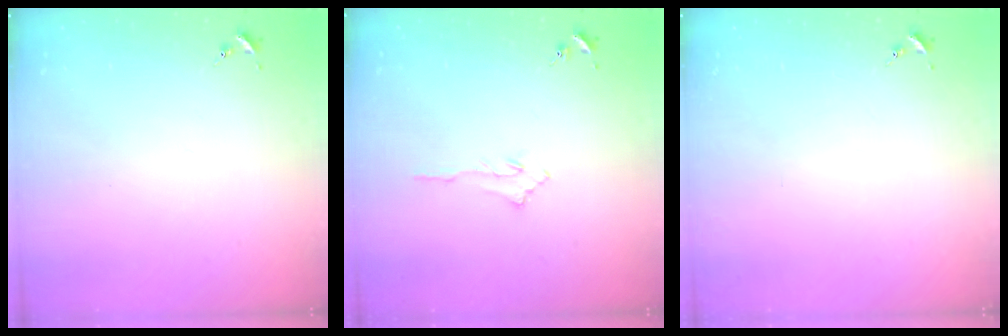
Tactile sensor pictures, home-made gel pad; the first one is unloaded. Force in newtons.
{"total": 2.9, "press": 2.9, "slide": 0.4}
{"total": 0.0}